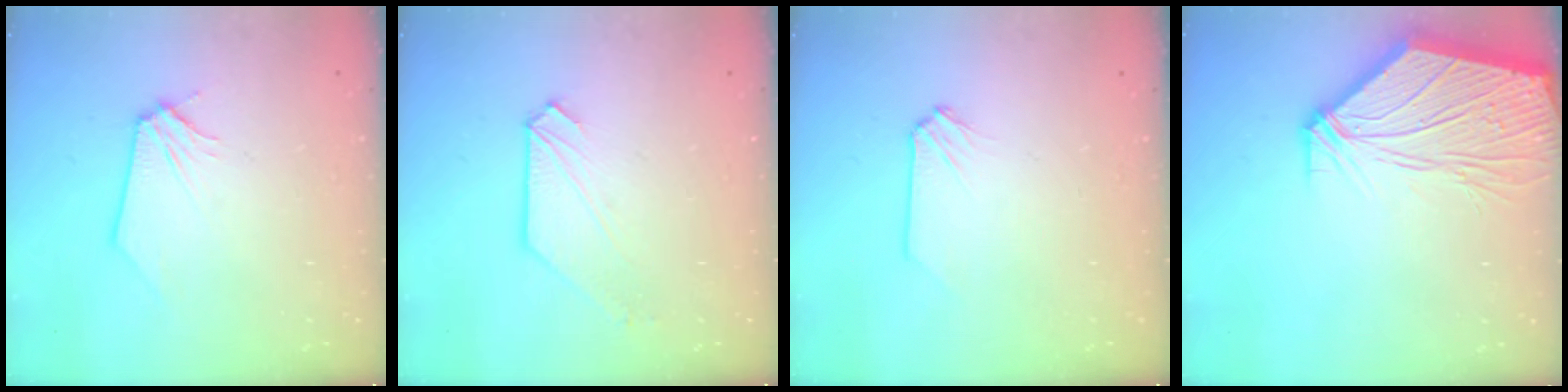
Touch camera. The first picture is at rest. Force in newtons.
{"total": 2.2, "press": 2.2, "slide": 0.3}
{"total": 0.0}
{"total": 16.1, "press": 15.9, "slide": 2.7}